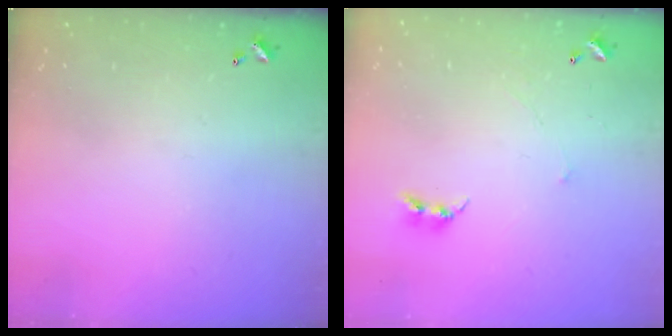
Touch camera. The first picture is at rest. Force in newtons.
{"total": 2.7, "press": 2.7, "slide": 0.3}